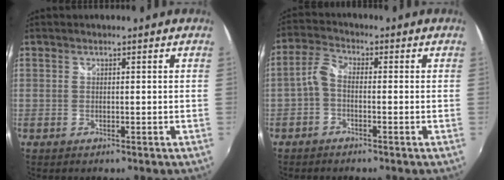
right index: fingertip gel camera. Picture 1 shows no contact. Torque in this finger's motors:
{"motor_torque": [0.64, 0.40, 0.36, 0.11]}